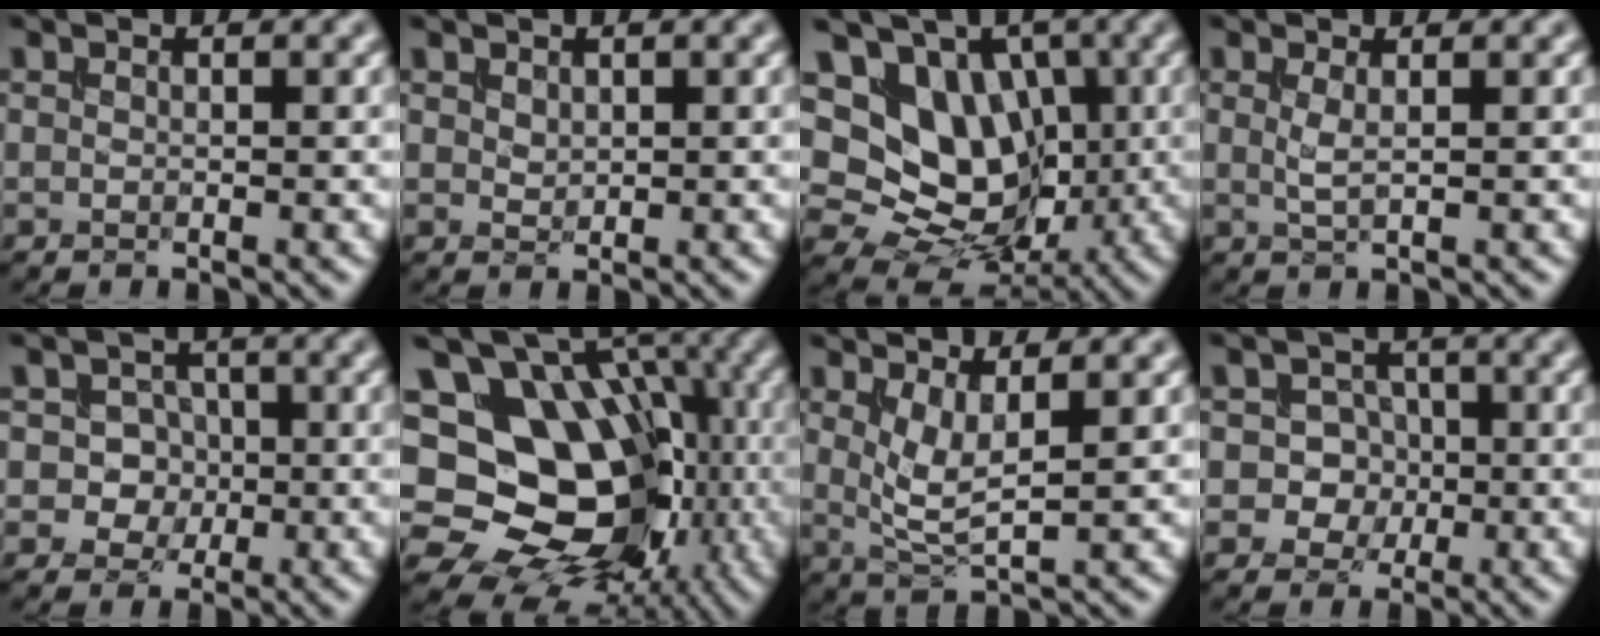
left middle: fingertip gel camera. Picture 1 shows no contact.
{"total": 0.7, "force": [0.4, 0.5, 0.3], "torque": [-0.009, -0.001, 0.013]}
{"total": 10.8, "force": [2.1, 8.6, 6.2], "torque": [-0.107, 0.019, 0.018]}
{"total": 1.3, "force": [0.3, 0.2, 1.3], "torque": [-0.033, -0.003, 0.006]}
{"total": 3.8, "force": [-0.3, 3.5, 1.6], "torque": [-0.006, 0.009, -0.025]}
{"total": 16.4, "force": [-0.7, 12.6, 10.5], "torque": [-0.152, 0.004, 0.008]}
{"total": 3.1, "force": [1.1, 0.9, 2.8], "torque": [-0.064, -0.012, 0.026]}
{"total": 4.3, "force": [-0.6, 3.9, 1.6], "torque": [-0.003, 0.020, -0.032]}